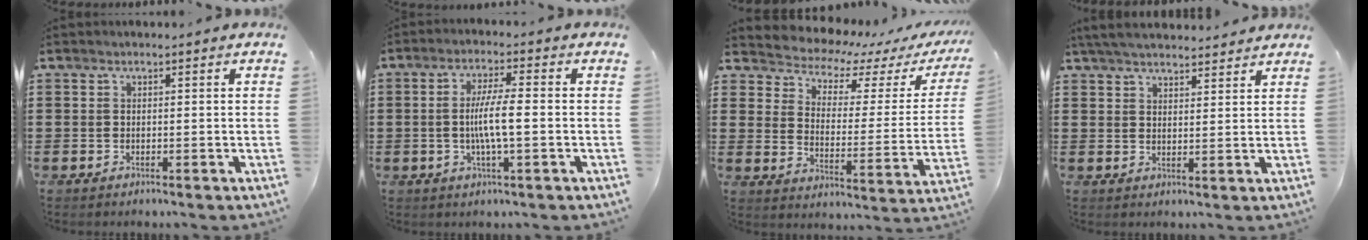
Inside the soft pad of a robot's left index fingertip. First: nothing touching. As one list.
[{"total": 6.3, "force": [-0.7, 0.8, 6.2], "torque": [-0.115, -0.001, -0.018]}, {"total": 4.1, "force": [3.9, 1.2, 0.7], "torque": [-0.043, -0.037, 0.059]}, {"total": 4.4, "force": [4.2, 0.4, 1.3], "torque": [-0.037, -0.012, 0.079]}]